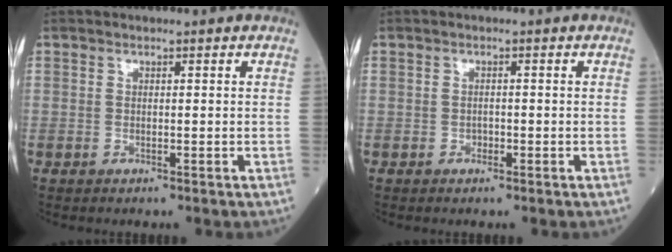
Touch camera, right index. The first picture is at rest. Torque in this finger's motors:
{"motor_torque": [0.13, -0.02, 0.06, 0.01]}